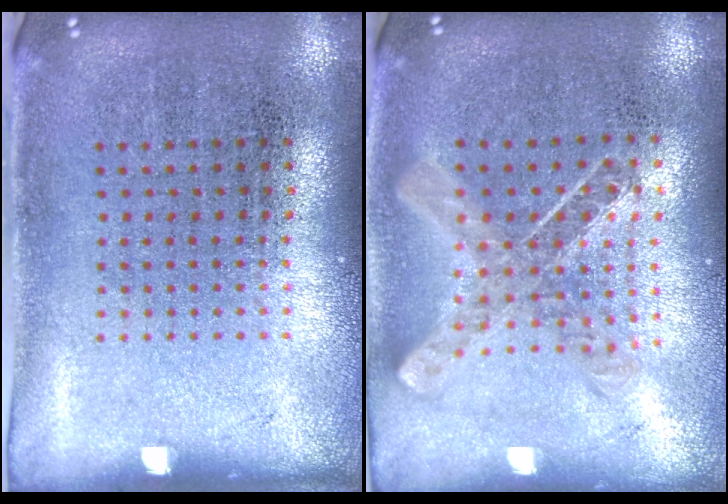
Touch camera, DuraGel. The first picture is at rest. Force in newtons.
{"total": 1.0, "press": 1.0, "slide": 0.1}